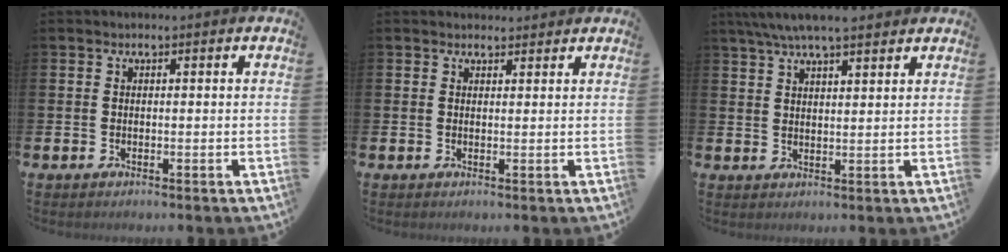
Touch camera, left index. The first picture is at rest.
{"total": 1.4, "force": [1.3, 0.5, 0.0], "torque": [0.010, -0.003, 0.022]}
{"total": 6.2, "force": [5.5, 1.0, 2.7], "torque": [-0.062, -0.010, 0.100]}